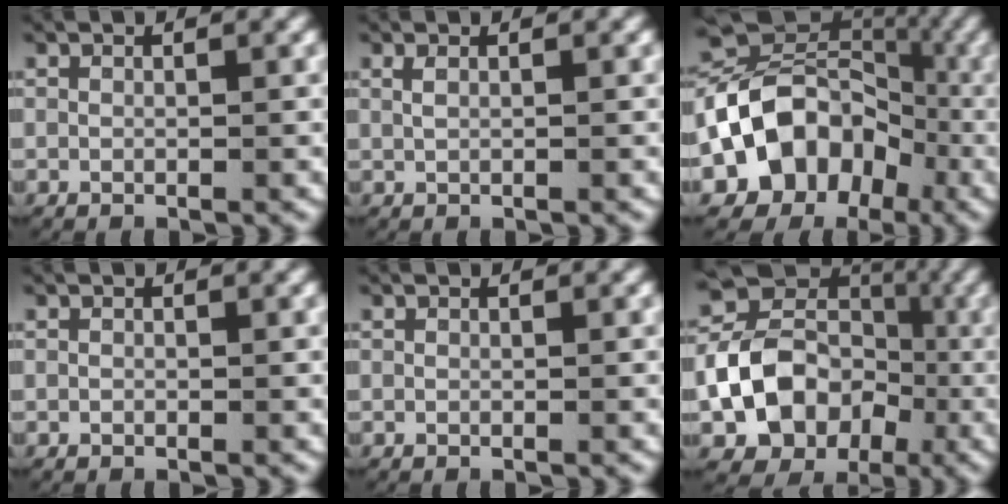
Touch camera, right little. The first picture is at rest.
{"total": 0.7, "force": [0.3, 0.2, 0.6], "torque": [-0.014, 0.001, 0.009]}
{"total": 15.0, "force": [-3.6, 12.3, 7.8], "torque": [-0.159, -0.040, -0.048]}
{"total": 0.0}
{"total": 0.0}
{"total": 12.5, "force": [-3.1, 10.4, 6.1], "torque": [-0.121, -0.040, -0.042]}